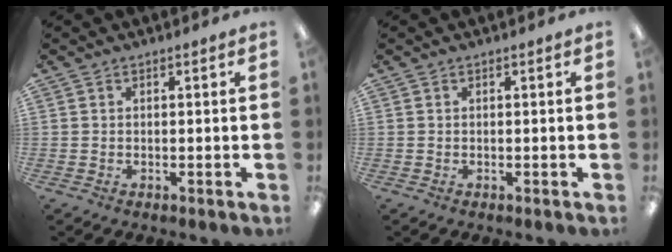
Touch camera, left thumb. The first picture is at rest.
{"total": 0.0}